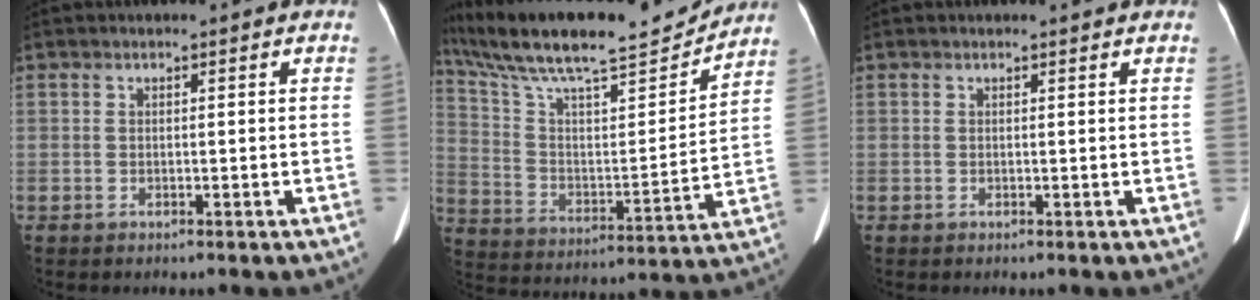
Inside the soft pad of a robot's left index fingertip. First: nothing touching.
{"total": 22.5, "force": [19.8, 3.2, 10.2], "torque": [-0.196, 0.007, 0.322]}
{"total": 0.8, "force": [0.8, 0.0, 0.1], "torque": [-0.009, -0.002, 0.008]}